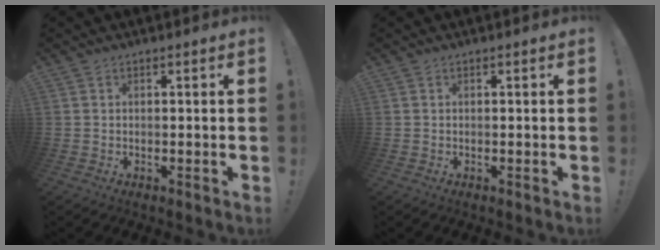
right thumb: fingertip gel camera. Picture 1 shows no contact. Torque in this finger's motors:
{"motor_torque": [0.00, 0.00, 0.00, 0.00, 0.02]}